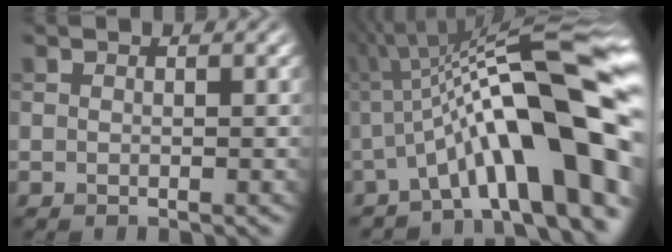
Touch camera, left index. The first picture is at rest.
{"total": 14.7, "force": [-1.8, 2.9, 14.3], "torque": [-0.204, 0.035, -0.026]}